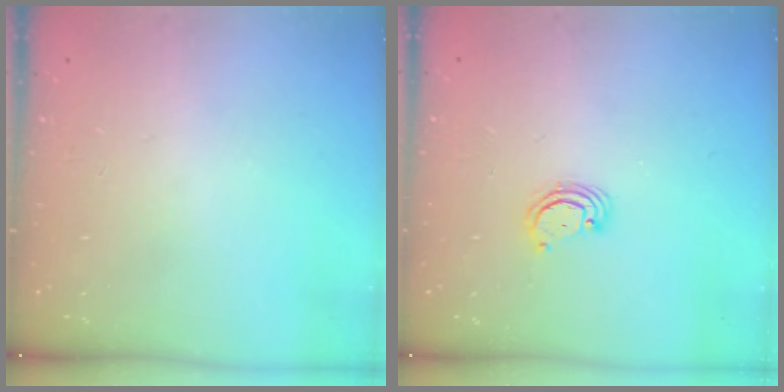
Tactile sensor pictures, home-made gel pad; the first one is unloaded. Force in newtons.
{"total": 2.8, "press": 2.8, "slide": 0.3}